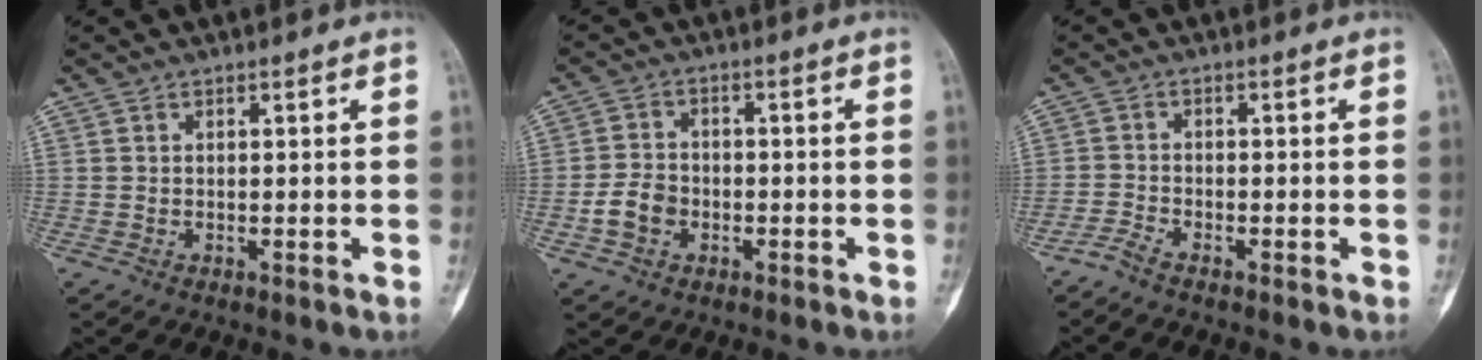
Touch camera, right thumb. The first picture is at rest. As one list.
[{"total": 5.7, "force": [-1.9, 4.4, 3.0], "torque": [-0.043, 0.019, -0.037]}, {"total": 2.5, "force": [-2.2, 0.5, 0.9], "torque": [-0.024, 0.007, -0.051]}]